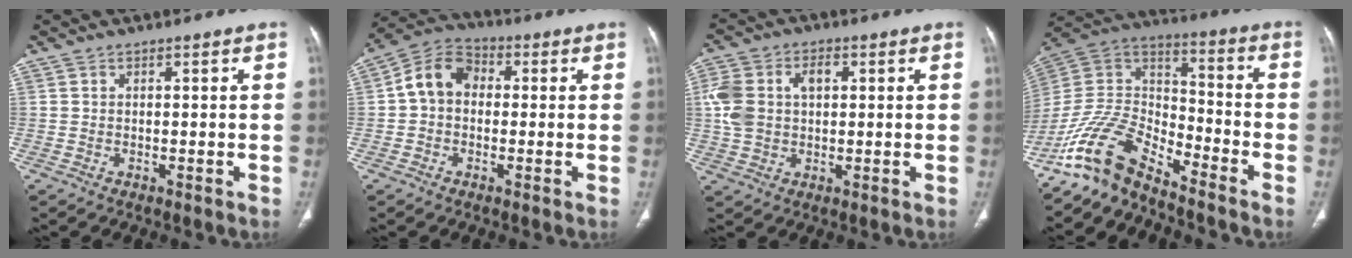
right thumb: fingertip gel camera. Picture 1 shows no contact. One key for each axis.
{"total": 8.4, "fx": 0.3, "fy": 6.6, "fz": 5.2, "tx": -0.077, "ty": 0.027, "tz": -0.009}
{"total": 10.1, "fx": 1.5, "fy": 7.0, "fz": 7.1, "tx": -0.149, "ty": 0.024, "tz": 0.032}
{"total": 12.8, "fx": -11.0, "fy": 4.2, "fz": 5.0, "tx": -0.090, "ty": 0.094, "tz": -0.222}